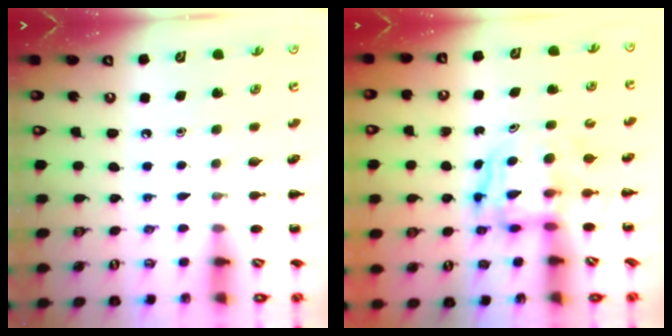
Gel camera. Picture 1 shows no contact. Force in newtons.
{"total": 3.8, "press": 3.8, "slide": 0.4}